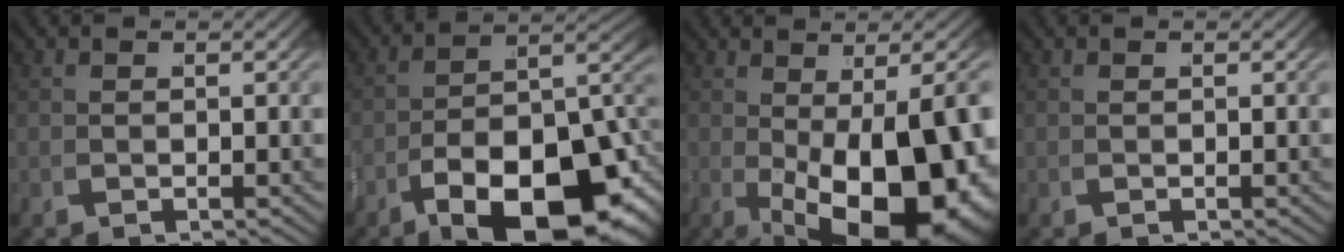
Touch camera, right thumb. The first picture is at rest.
{"total": 16.3, "force": [-4.8, 8.9, 12.8], "torque": [-0.209, -0.064, -0.039]}
{"total": 17.0, "force": [-3.2, 8.5, 14.3], "torque": [-0.225, -0.068, -0.001]}
{"total": 1.1, "force": [0.1, -1.0, -0.5], "torque": [0.020, 0.000, 0.004]}